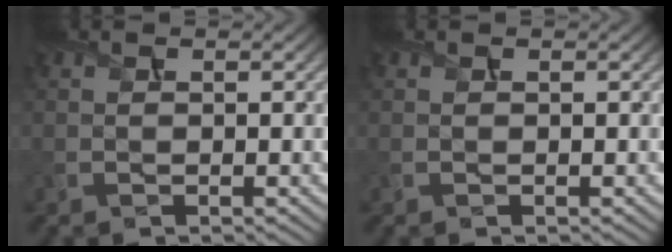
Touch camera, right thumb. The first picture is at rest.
{"total": 0.0}